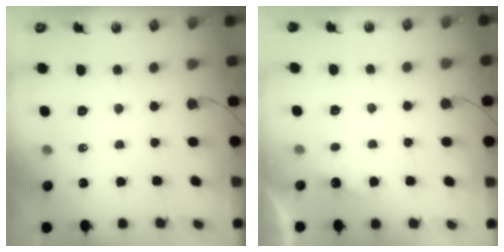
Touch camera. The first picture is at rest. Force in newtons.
{"total": 2.4, "press": 2.2, "slide": 0.8}